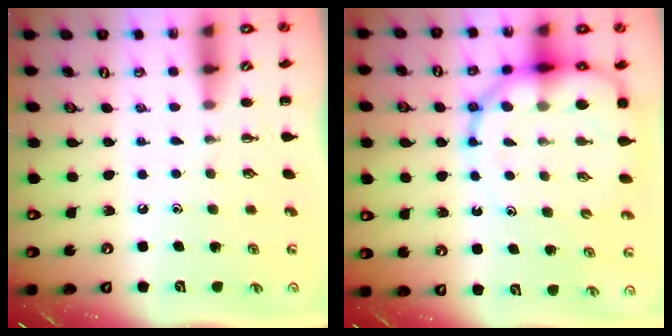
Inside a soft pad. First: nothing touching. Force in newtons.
{"total": 13.6, "press": 13.2, "slide": 3.2}